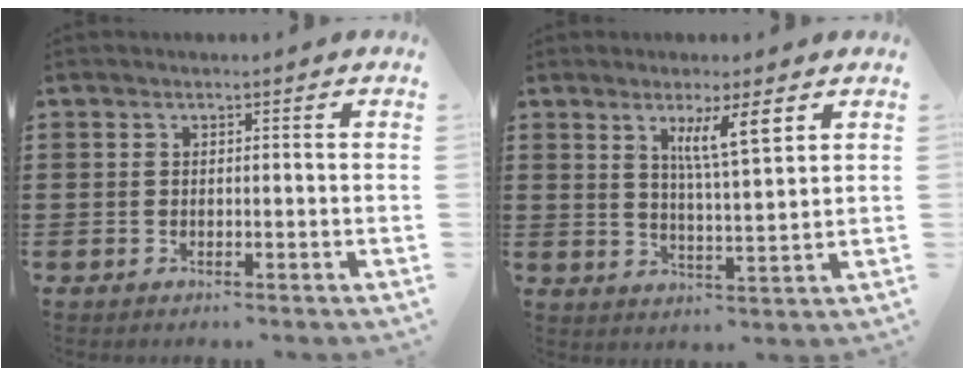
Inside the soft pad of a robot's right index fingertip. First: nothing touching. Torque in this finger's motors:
{"motor_torque": [0.43, 0.11, 0.46, 0.11]}